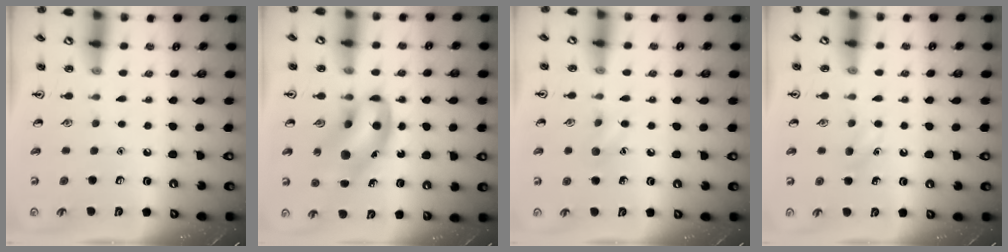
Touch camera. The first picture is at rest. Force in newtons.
{"total": 10.9, "press": 10.4, "slide": 3.1}
{"total": 6.3, "press": 6.0, "slide": 2.0}
{"total": 4.3, "press": 4.1, "slide": 1.4}